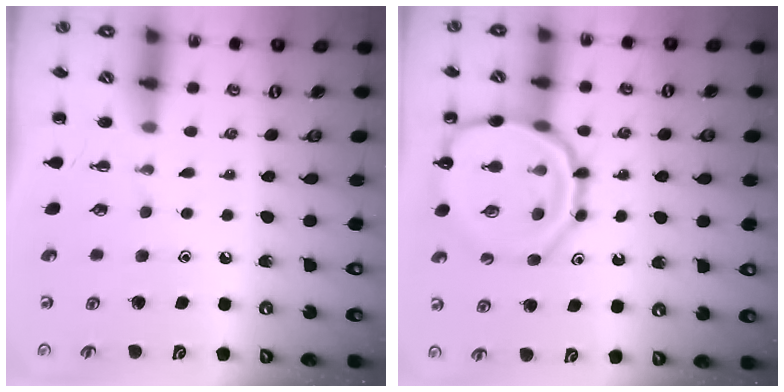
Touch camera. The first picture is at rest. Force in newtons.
{"total": 17.4, "press": 17.3, "slide": 1.6}